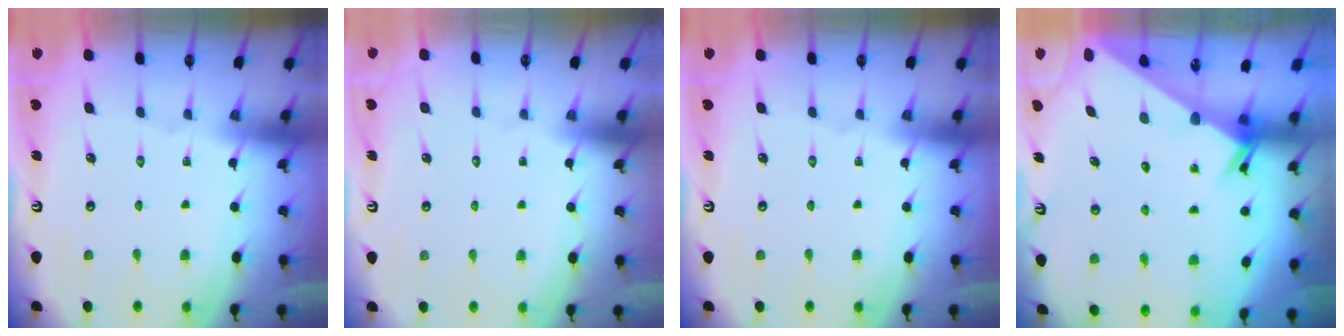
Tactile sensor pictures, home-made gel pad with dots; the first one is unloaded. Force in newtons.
{"total": 1.7, "press": 1.7, "slide": 0.1}
{"total": 0.0}
{"total": 2.1, "press": 2.1, "slide": 0.1}